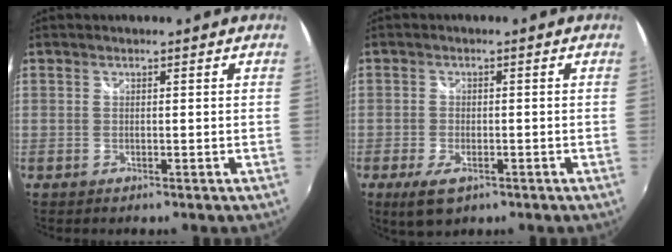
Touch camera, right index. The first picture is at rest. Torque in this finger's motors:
{"motor_torque": [0.29, -0.24, 0.25, 0.04]}